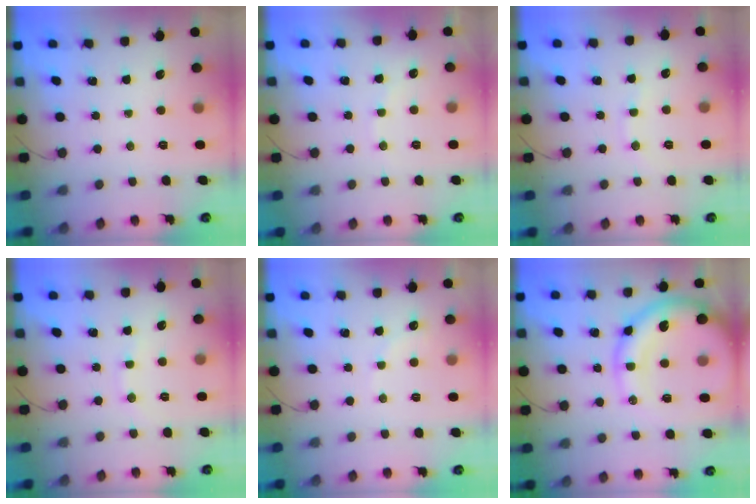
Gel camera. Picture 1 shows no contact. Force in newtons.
{"total": 5.6, "press": 5.5, "slide": 0.9}
{"total": 6.5, "press": 6.4, "slide": 1.3}
{"total": 6.5, "press": 6.4, "slide": 1.3}
{"total": 4.7, "press": 4.5, "slide": 1.3}
{"total": 15.8, "press": 15.4, "slide": 3.6}